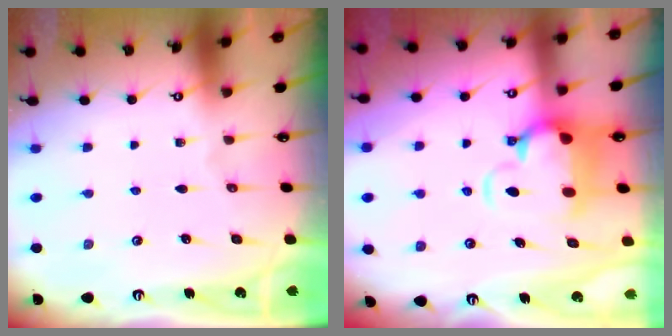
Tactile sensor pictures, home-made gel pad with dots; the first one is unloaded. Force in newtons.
{"total": 4.3, "press": 3.6, "slide": 2.2}